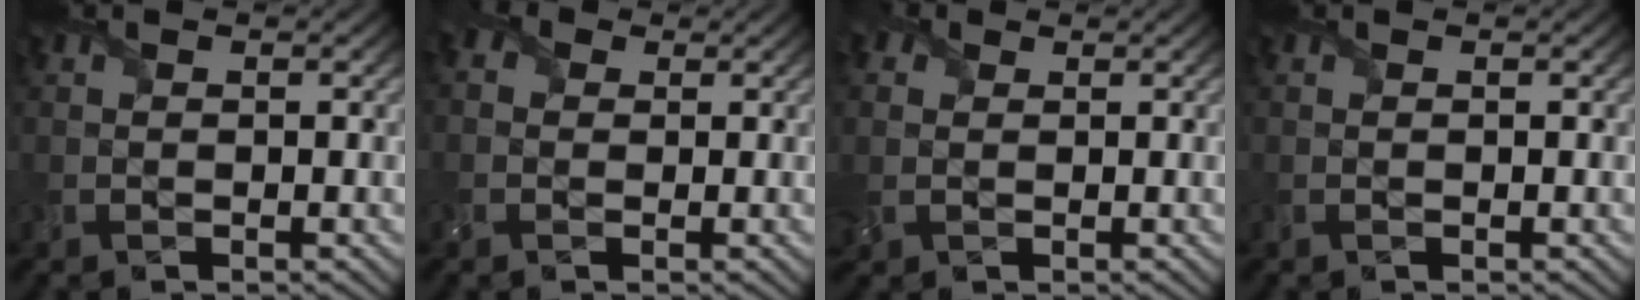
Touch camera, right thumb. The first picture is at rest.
{"total": 2.4, "force": [0.0, 2.2, 1.0], "torque": [-0.031, 0.003, -0.008]}
{"total": 3.3, "force": [0.5, 2.8, 1.7], "torque": [-0.065, 0.002, 0.012]}
{"total": 0.0}